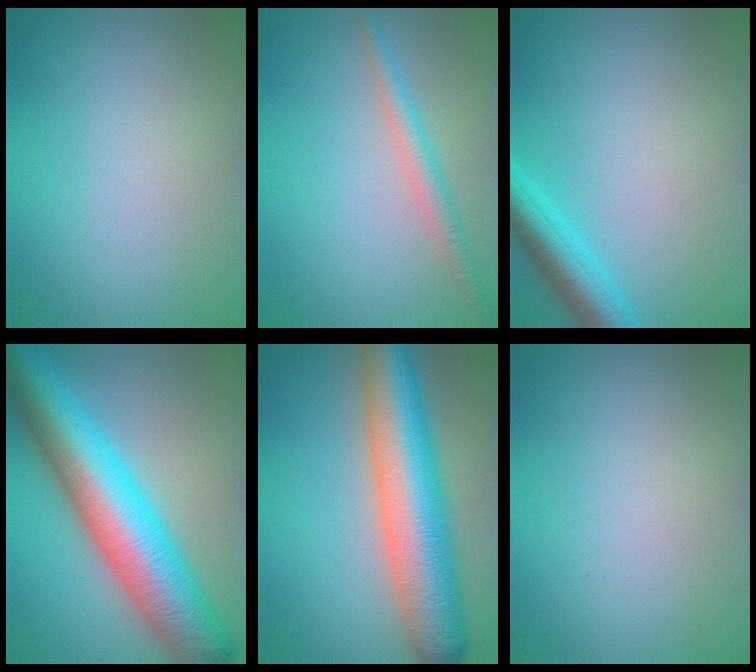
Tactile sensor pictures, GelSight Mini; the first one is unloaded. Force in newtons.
{"total": 2.5, "press": 2.5, "slide": 0.0}
{"total": 4.1, "press": 4.1, "slide": 0.4}
{"total": 13.4, "press": 13.4, "slide": 0.2}
{"total": 10.9, "press": 10.9, "slide": 0.3}
{"total": 0.0}